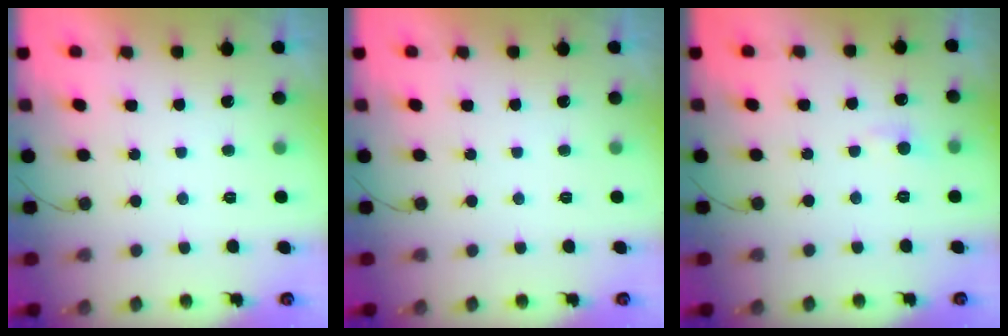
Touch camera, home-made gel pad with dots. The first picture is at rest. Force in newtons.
{"total": 0.0}
{"total": 5.3, "press": 5.3, "slide": 0.7}